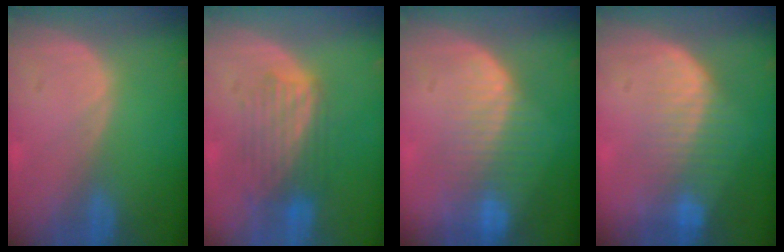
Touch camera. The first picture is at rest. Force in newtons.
{"total": 5.9, "press": 5.9, "slide": 0.4}
{"total": 8.4, "press": 7.1, "slide": 4.4}
{"total": 7.8, "press": 6.9, "slide": 3.7}